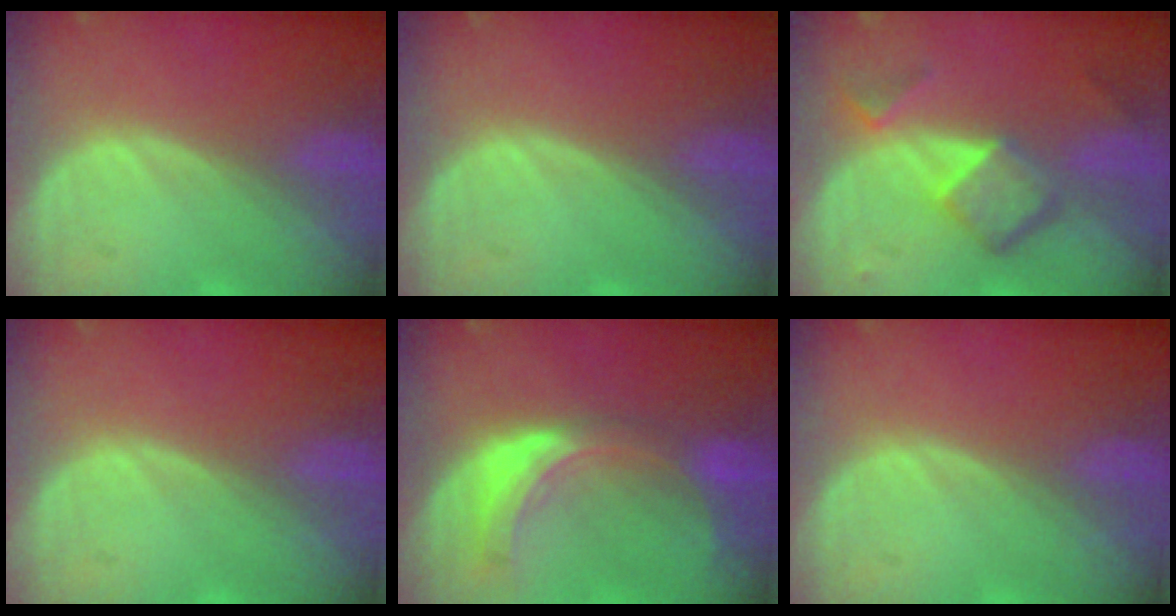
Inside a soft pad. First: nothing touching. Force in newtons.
{"total": 0.0}
{"total": 6.8, "press": 5.9, "slide": 3.5}
{"total": 0.0}
{"total": 7.8, "press": 6.9, "slide": 3.7}
{"total": 0.0}